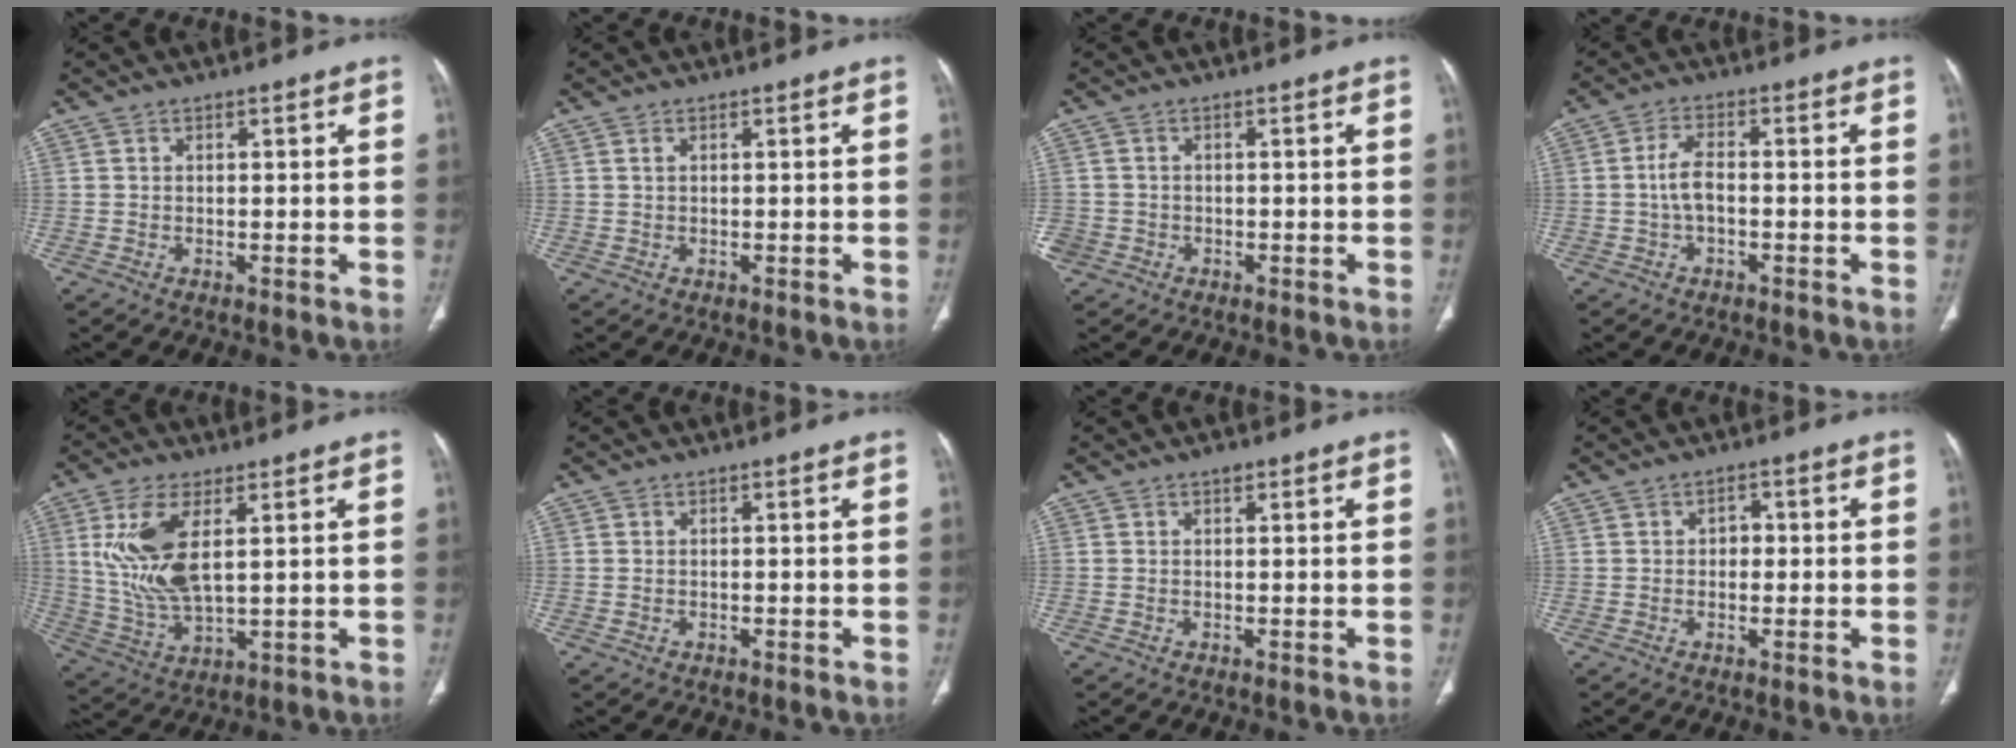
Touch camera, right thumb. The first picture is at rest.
{"total": 0.6, "force": [0.3, 0.4, 0.4], "torque": [-0.011, 0.002, 0.006]}
{"total": 3.5, "force": [-1.5, 3.0, 0.8], "torque": [-0.019, 0.011, -0.028]}
{"total": 4.2, "force": [-0.7, 2.1, 3.6], "torque": [-0.074, 0.014, -0.015]}
{"total": 13.1, "force": [3.4, 5.7, 11.2], "torque": [-0.241, -0.016, 0.077]}
{"total": 0.0}
{"total": 1.0, "force": [0.7, 0.6, 0.6], "torque": [0.001, 0.000, 0.006]}
{"total": 2.2, "force": [0.0, 1.7, 1.4], "torque": [-0.005, 0.007, -0.005]}